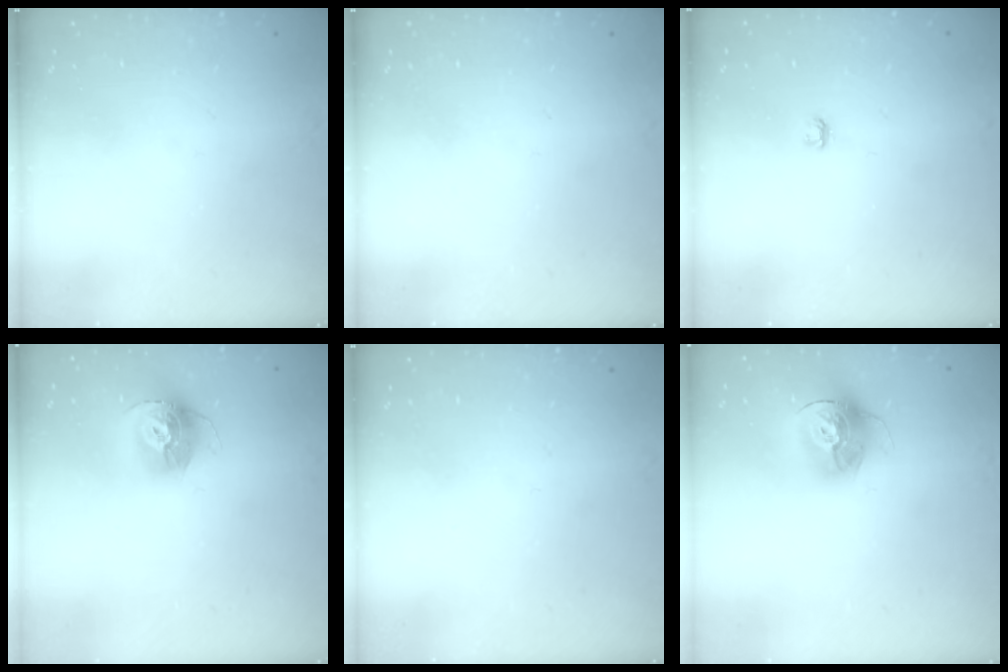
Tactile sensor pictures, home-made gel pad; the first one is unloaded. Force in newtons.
{"total": 0.0}
{"total": 2.8, "press": 2.8, "slide": 0.3}
{"total": 13.8, "press": 13.8, "slide": 1.0}
{"total": 0.0}
{"total": 14.7, "press": 14.6, "slide": 1.4}